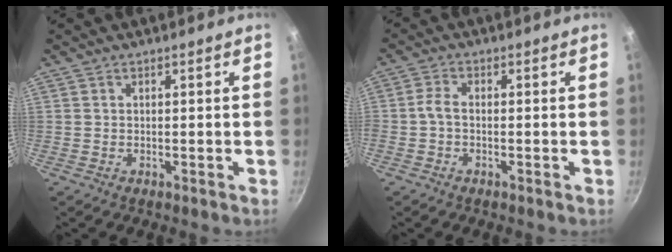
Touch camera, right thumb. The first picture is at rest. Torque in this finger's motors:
{"motor_torque": [0.32, 0.18, 1.42, 0.08, 0.33]}